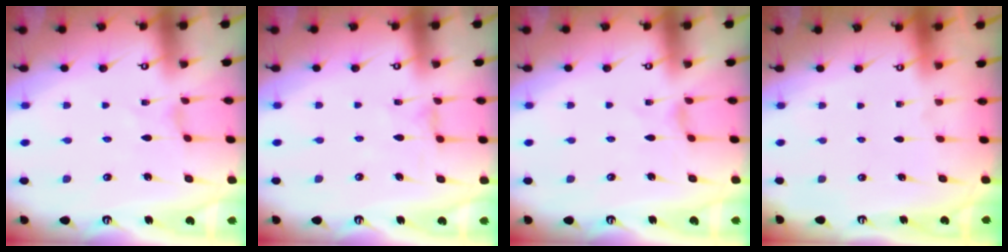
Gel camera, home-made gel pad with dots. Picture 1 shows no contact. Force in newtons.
{"total": 1.4, "press": 1.4, "slide": 0.2}
{"total": 0.0}
{"total": 0.0}